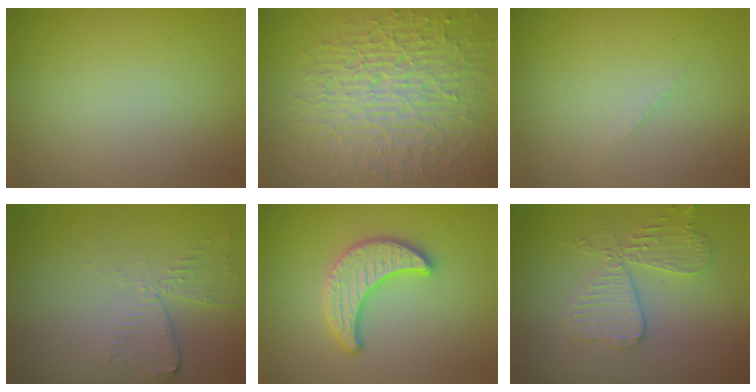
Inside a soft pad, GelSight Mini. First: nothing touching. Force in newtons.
{"total": 10.0, "press": 6.7, "slide": 7.4}
{"total": 0.6, "press": 0.6, "slide": 0.1}
{"total": 2.5, "press": 2.3, "slide": 1.2}
{"total": 3.4, "press": 3.4, "slide": 0.1}
{"total": 3.7, "press": 3.6, "slide": 1.0}